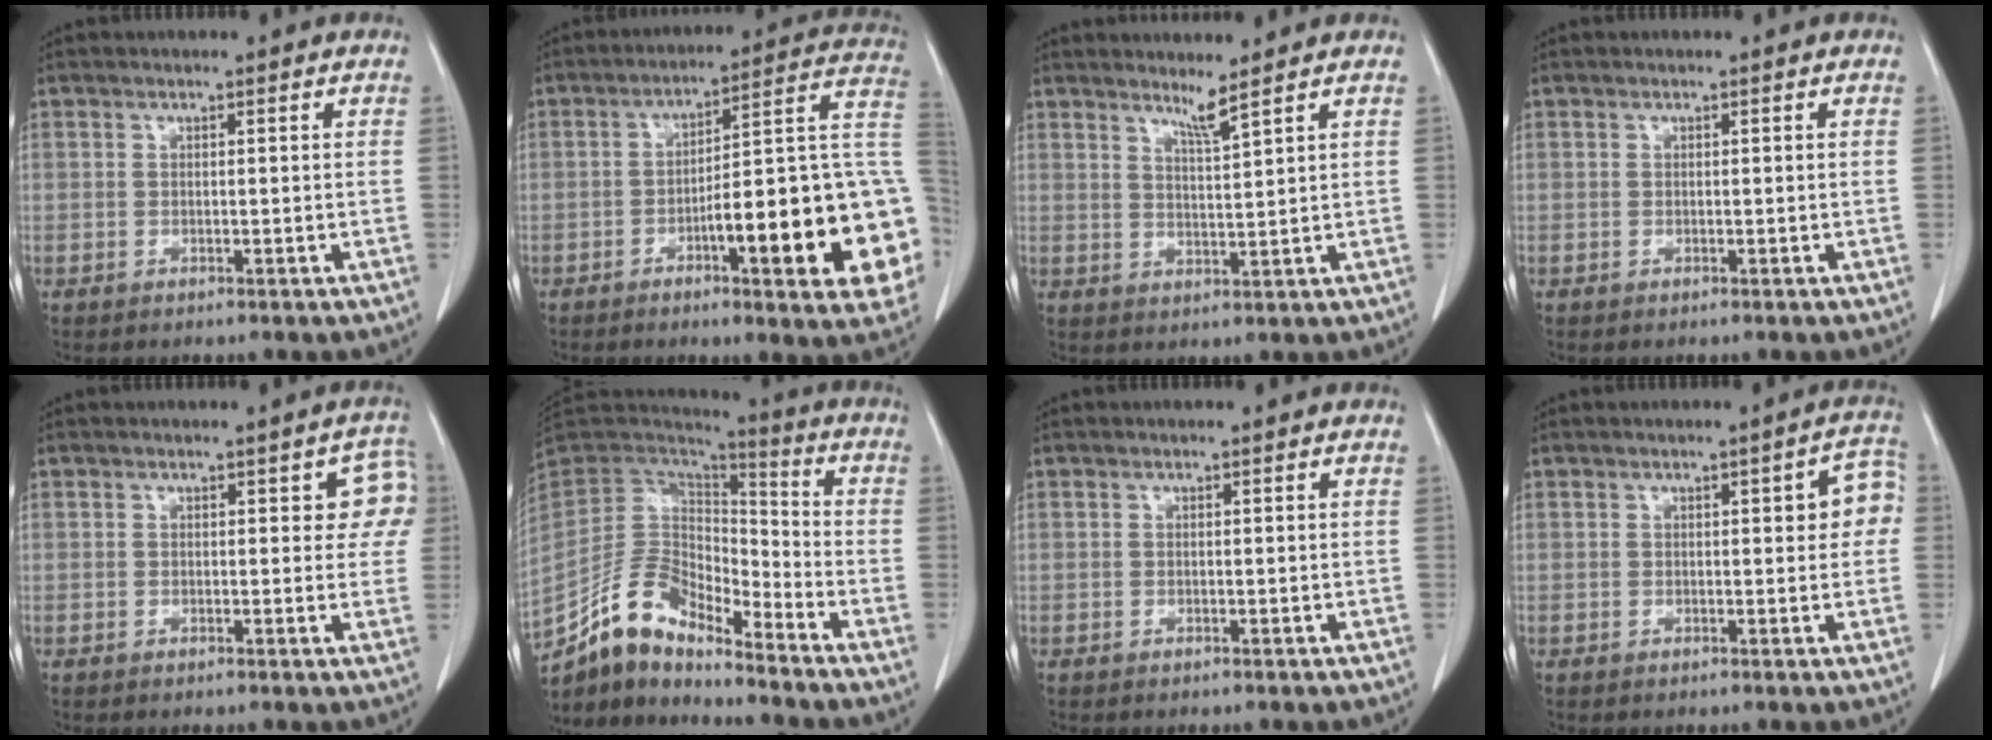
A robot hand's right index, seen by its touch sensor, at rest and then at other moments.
{"total": 21.8, "force": [-5.3, 3.0, 20.9], "torque": [-0.189, 0.025, -0.064]}
{"total": 2.8, "force": [2.3, -1.0, 1.3], "torque": [-0.025, -0.016, 0.046]}
{"total": 0.0}
{"total": 4.3, "force": [1.5, 2.4, 3.3], "torque": [-0.011, 0.011, 0.010]}
{"total": 11.8, "force": [-10.2, 4.0, 4.4], "torque": [-0.085, 0.041, -0.194]}
{"total": 0.0}
{"total": 4.6, "force": [0.7, 1.5, 4.3], "torque": [-0.038, 0.016, 0.003]}